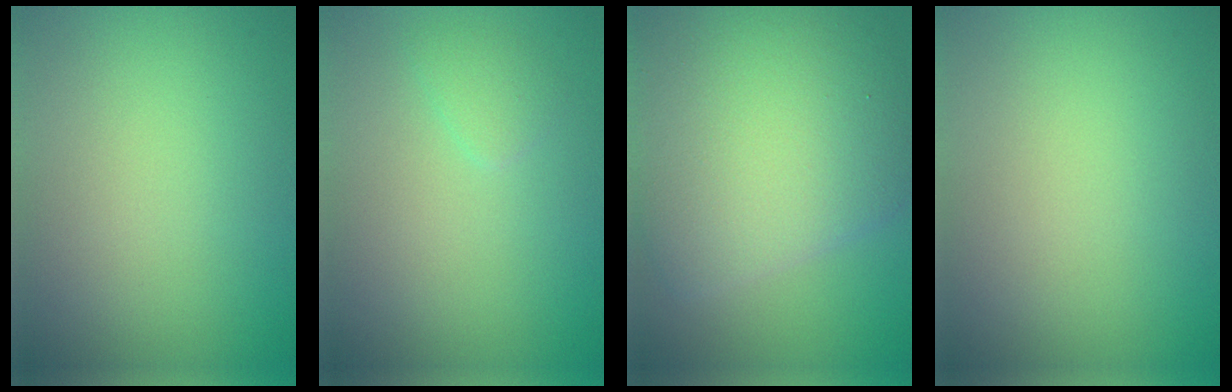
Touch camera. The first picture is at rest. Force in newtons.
{"total": 1.1, "press": 1.1, "slide": 0.1}
{"total": 12.1, "press": 12.1, "slide": 0.2}
{"total": 0.0}